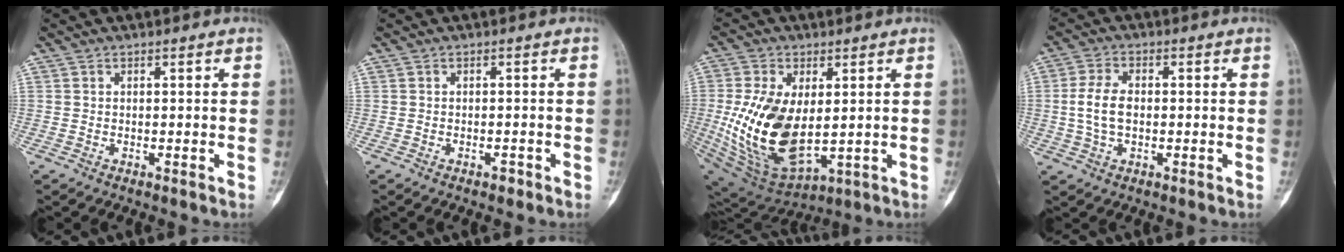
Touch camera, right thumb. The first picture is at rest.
{"total": 0.9, "force": [-0.6, 0.6, 0.4], "torque": [-0.006, 0.003, -0.009]}
{"total": 18.7, "force": [0.5, 10.5, 15.4], "torque": [-0.293, -0.017, 0.033]}
{"total": 6.5, "force": [-0.2, 3.9, 5.2], "torque": [-0.109, 0.010, -0.007]}